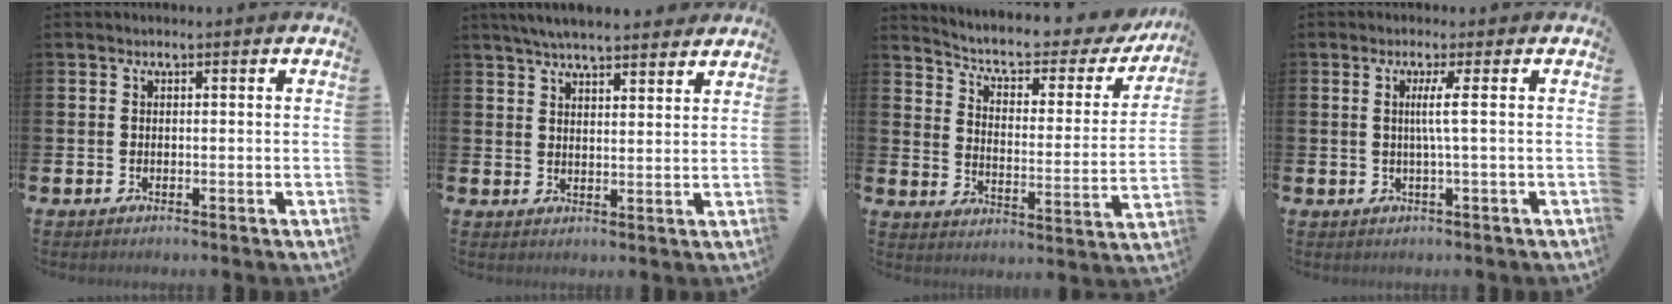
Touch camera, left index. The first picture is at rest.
{"total": 5.3, "force": [5.1, 0.5, 1.4], "torque": [-0.040, -0.017, 0.093]}
{"total": 6.0, "force": [5.1, 1.8, 2.7], "torque": [-0.076, -0.039, 0.079]}
{"total": 2.7, "force": [0.5, -0.8, 2.5], "torque": [-0.052, -0.004, 0.004]}